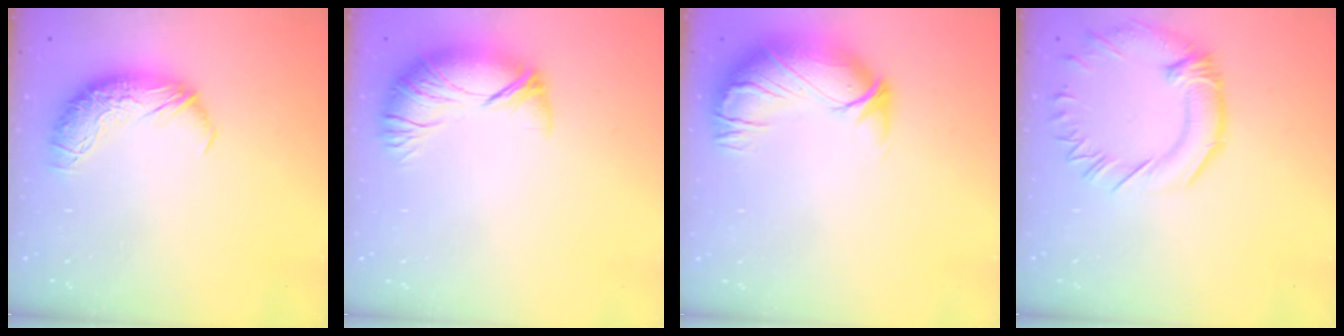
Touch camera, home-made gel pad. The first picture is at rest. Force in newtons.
{"total": 2.6, "press": 1.6, "slide": 2.0}
{"total": 2.9, "press": 0.4, "slide": 2.9}
{"total": 2.8, "press": 2.3, "slide": 1.5}